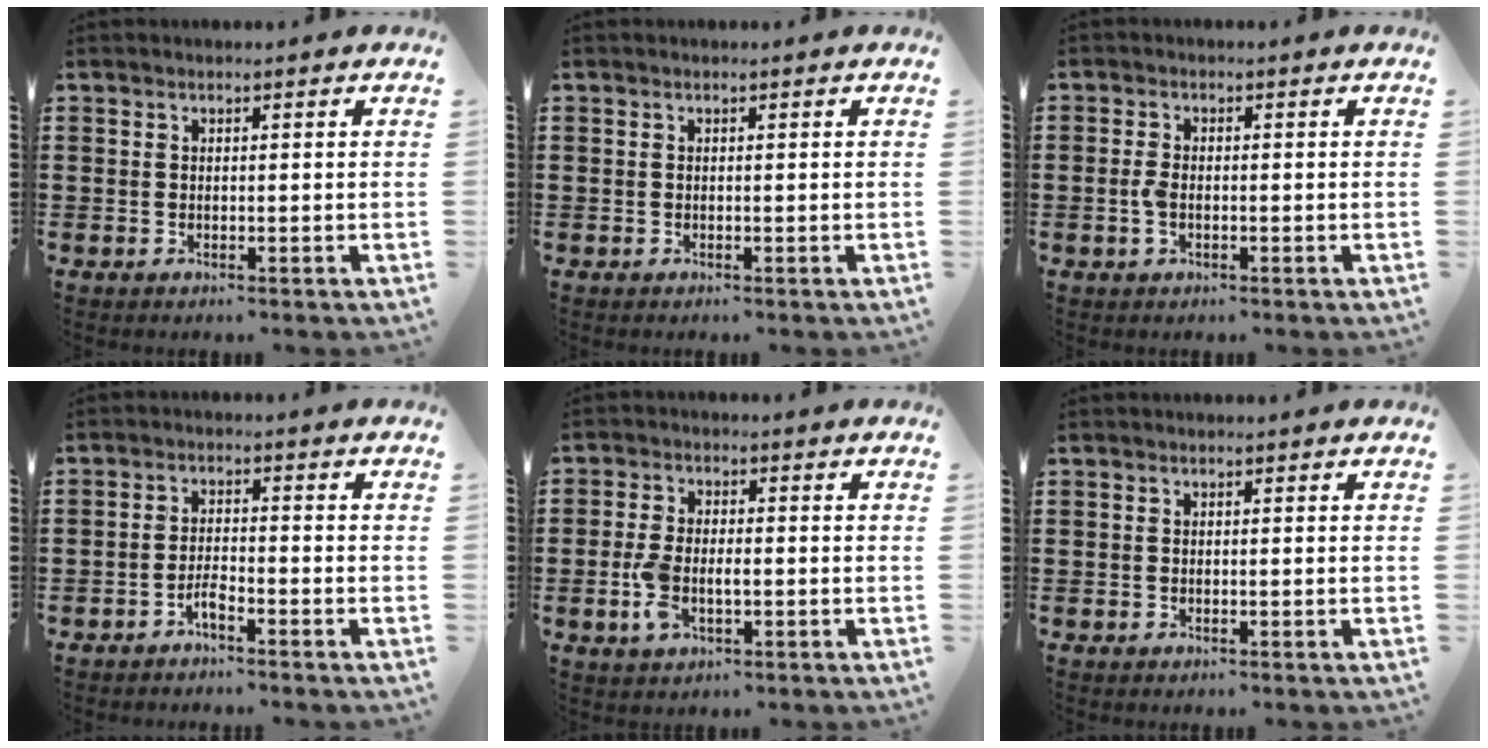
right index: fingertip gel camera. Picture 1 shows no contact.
{"total": 0.0}
{"total": 2.3, "force": [-0.6, 1.1, 2.0], "torque": [-0.053, -0.005, -0.016]}
{"total": 2.5, "force": [-2.0, 0.4, 1.4], "torque": [-0.036, 0.003, -0.040]}
{"total": 4.8, "force": [-1.1, 2.5, 3.9], "torque": [-0.098, -0.005, -0.026]}
{"total": 0.0}